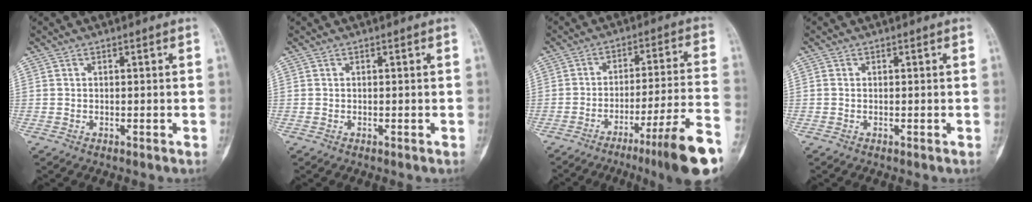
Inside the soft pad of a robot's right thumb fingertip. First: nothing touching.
{"total": 0.0}
{"total": 16.5, "force": [-10.5, 0.2, 12.6], "torque": [-0.162, 0.056, -0.156]}
{"total": 0.6, "force": [0.0, 0.5, 0.3], "torque": [-0.007, 0.000, -0.003]}